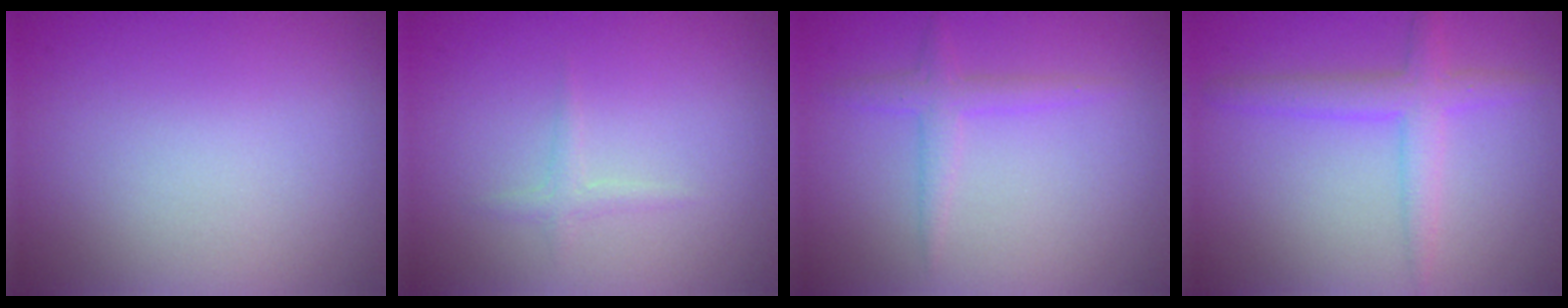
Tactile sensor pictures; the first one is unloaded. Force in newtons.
{"total": 0.9, "press": 0.9, "slide": 0.0}
{"total": 1.8, "press": 1.7, "slide": 0.1}
{"total": 3.0, "press": 3.0, "slide": 0.1}